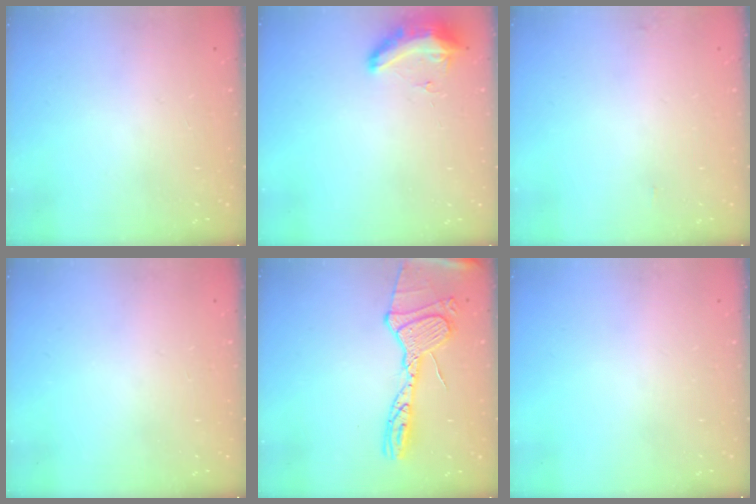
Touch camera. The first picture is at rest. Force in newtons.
{"total": 8.3, "press": 8.2, "slide": 1.2}
{"total": 4.1, "press": 3.8, "slide": 1.7}
{"total": 0.0}
{"total": 17.2, "press": 17.2, "slide": 1.5}
{"total": 0.0}